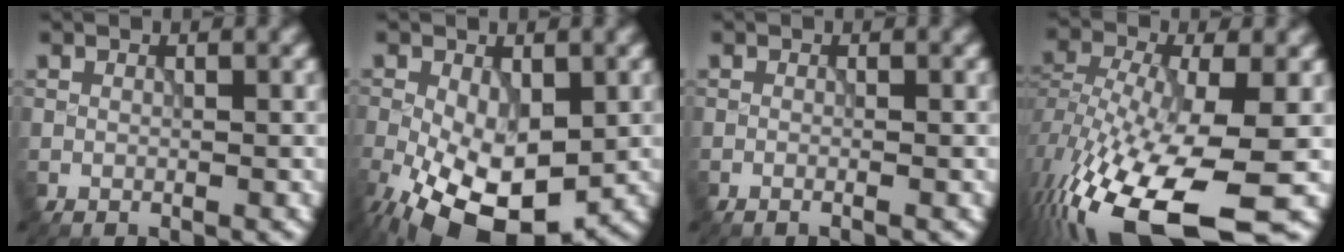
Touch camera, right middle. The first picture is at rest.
{"total": 11.2, "force": [-3.6, 5.8, 8.8], "torque": [-0.176, -0.035, -0.052]}
{"total": 0.8, "force": [-0.3, 0.2, 0.7], "torque": [-0.008, -0.005, -0.010]}
{"total": 15.9, "force": [-7.6, 5.5, 12.8], "torque": [-0.273, -0.036, -0.116]}